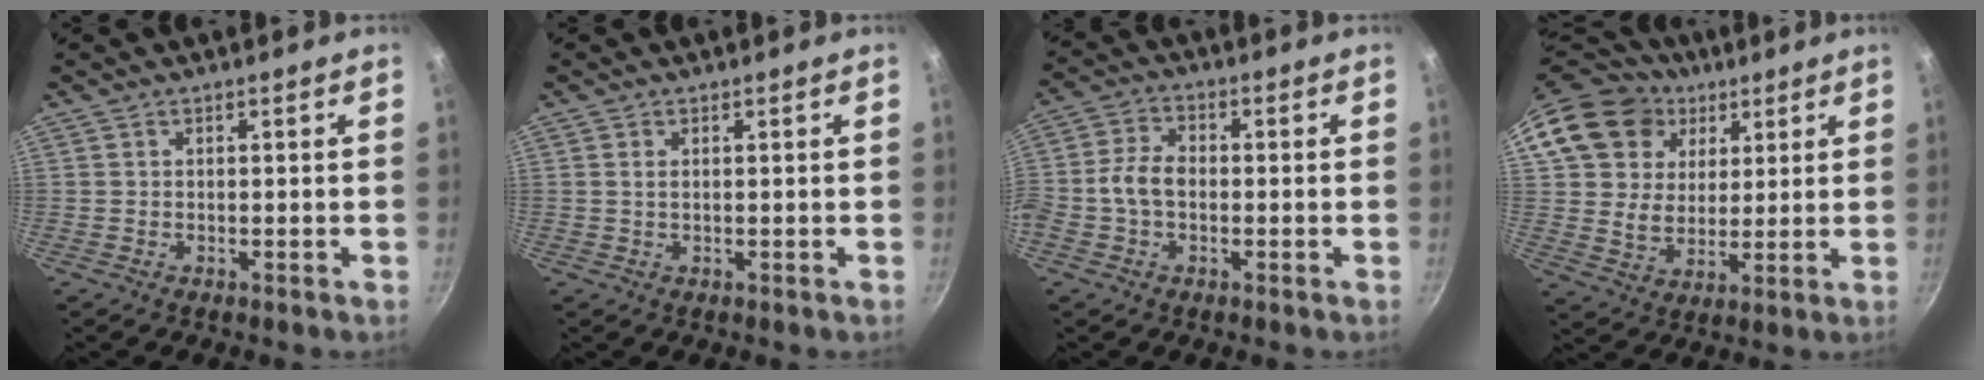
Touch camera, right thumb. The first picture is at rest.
{"total": 0.9, "force": [0.2, 0.4, 0.8], "torque": [-0.015, 0.000, 0.003]}
{"total": 6.4, "force": [-1.0, 4.3, 4.6], "torque": [-0.085, 0.029, -0.030]}
{"total": 18.4, "force": [7.5, 14.7, 7.9], "torque": [-0.130, 0.004, 0.134]}